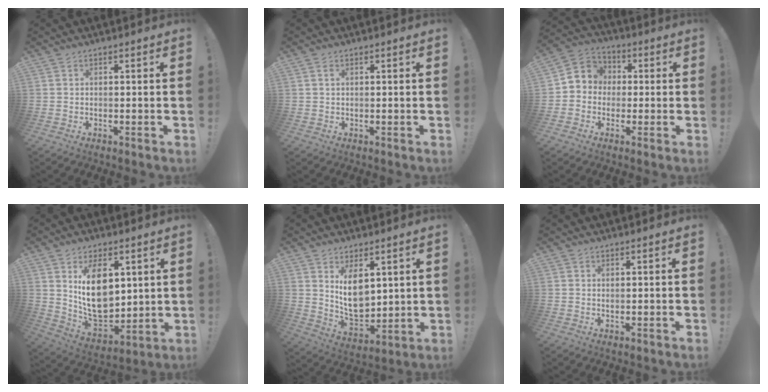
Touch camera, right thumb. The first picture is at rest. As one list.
[{"total": 1.1, "force": [0.5, 0.5, 0.9], "torque": [-0.017, 0.002, 0.008]}, {"total": 6.9, "force": [-0.9, 6.5, 2.0], "torque": [-0.025, 0.019, -0.009]}, {"total": 17.0, "force": [5.1, 10.9, 12.0], "torque": [-0.206, -0.041, 0.095]}, {"total": 11.6, "force": [4.4, 7.5, 7.6], "torque": [-0.125, -0.040, 0.084]}, {"total": 0.7, "force": [0.5, 0.3, 0.5], "torque": [-0.007, -0.001, 0.009]}]